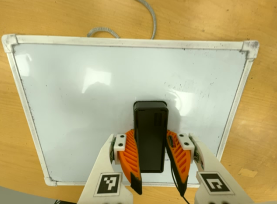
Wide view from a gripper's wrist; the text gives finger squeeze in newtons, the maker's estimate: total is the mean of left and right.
{"total": 13.2, "left": 11.8, "right": 14.6}